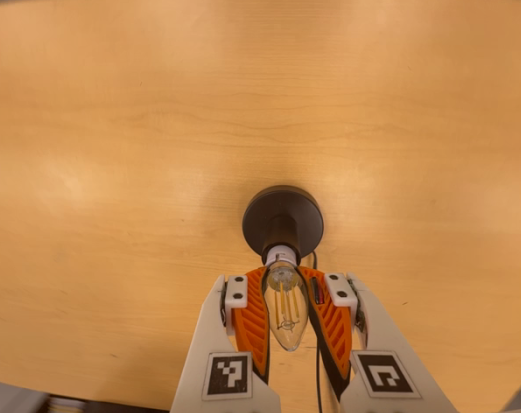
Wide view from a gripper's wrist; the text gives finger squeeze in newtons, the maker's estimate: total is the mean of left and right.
{"total": 34.0, "left": 42.4, "right": 25.6}